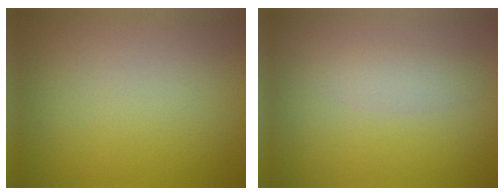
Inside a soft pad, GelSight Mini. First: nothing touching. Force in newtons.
{"total": 1.7, "press": 1.7, "slide": 0.1}